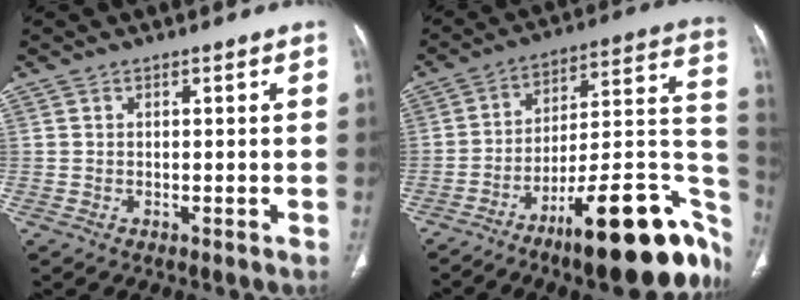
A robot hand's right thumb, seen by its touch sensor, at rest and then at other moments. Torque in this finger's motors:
{"motor_torque": [2.85, 1.03, 1.02, -1.75, 0.41]}